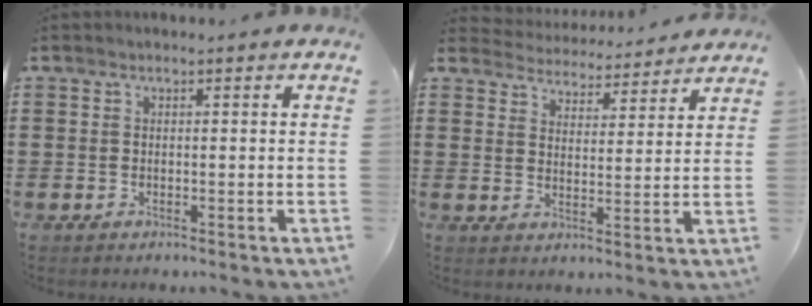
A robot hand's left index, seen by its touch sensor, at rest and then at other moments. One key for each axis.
{"total": 4.1, "fx": 4.0, "fy": 0.1, "fz": -0.7, "tx": -0.012, "ty": -0.031, "tz": 0.067}